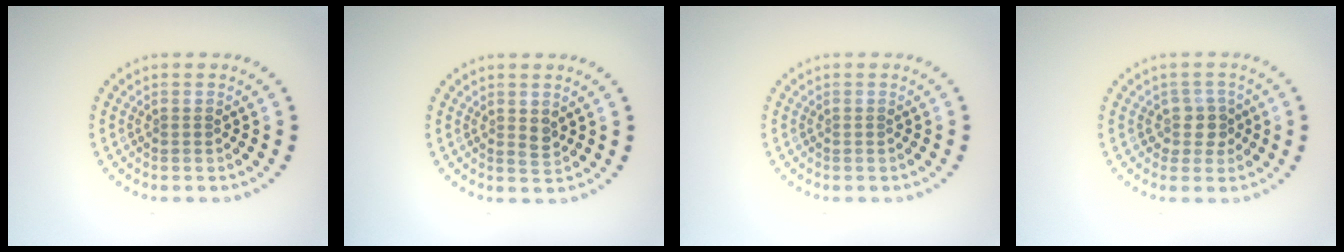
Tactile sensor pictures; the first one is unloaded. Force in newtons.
{"total": 1.0, "press": 0.9, "slide": 0.4}
{"total": 0.0}
{"total": 2.2, "press": 1.6, "slide": 1.4}